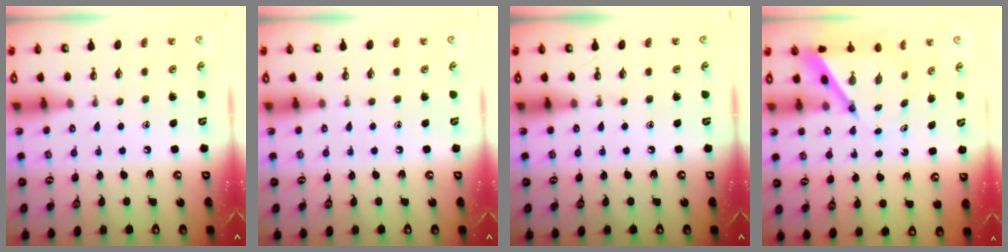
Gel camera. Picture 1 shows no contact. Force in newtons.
{"total": 0.0}
{"total": 0.0}
{"total": 6.4, "press": 6.4, "slide": 0.5}